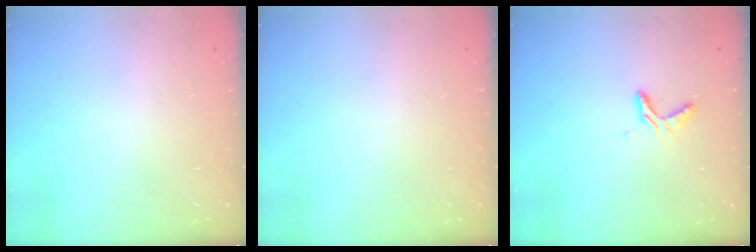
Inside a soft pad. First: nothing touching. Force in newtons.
{"total": 0.0}
{"total": 5.4, "press": 5.4, "slide": 0.5}